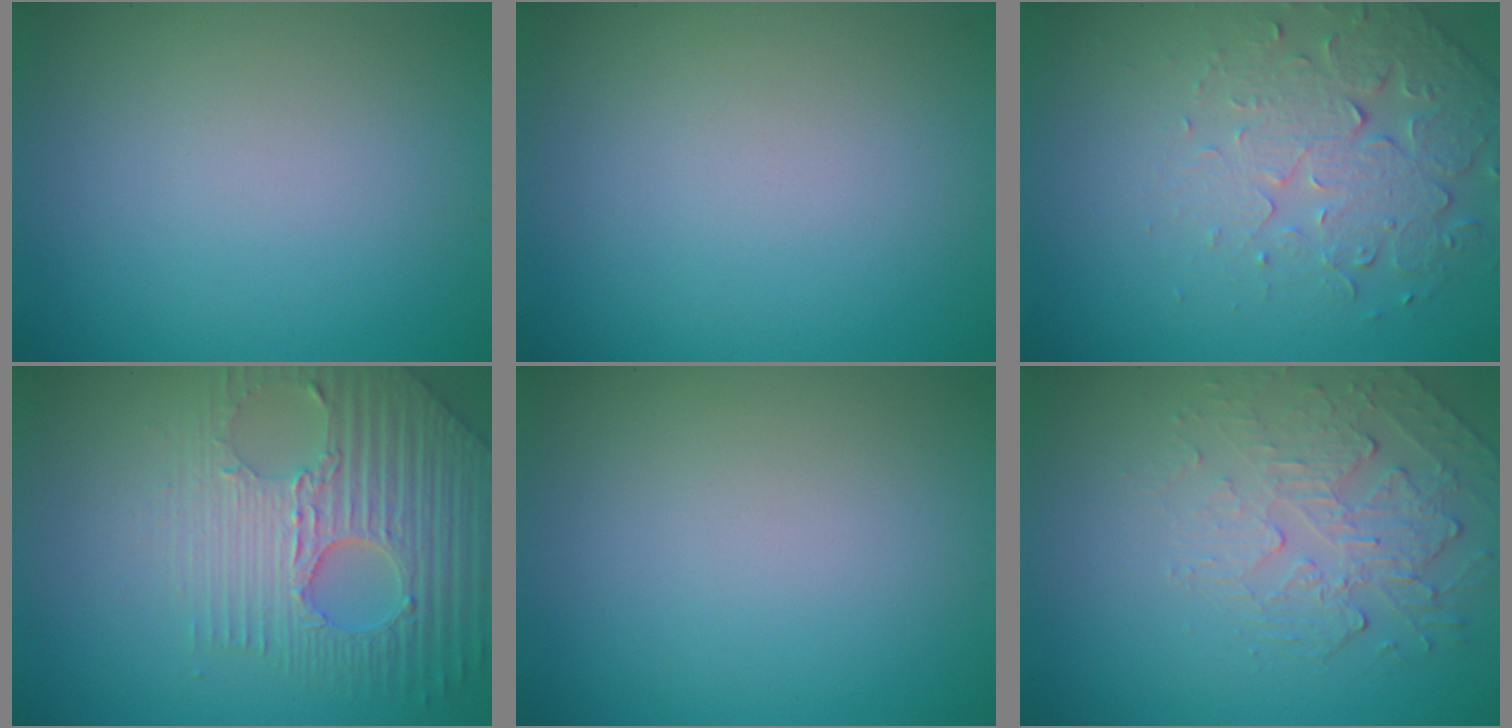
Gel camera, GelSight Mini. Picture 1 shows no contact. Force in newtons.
{"total": 0.0}
{"total": 5.2, "press": 3.7, "slide": 3.6}
{"total": 6.9, "press": 5.2, "slide": 4.5}
{"total": 0.0}
{"total": 2.4, "press": 1.7, "slide": 1.7}